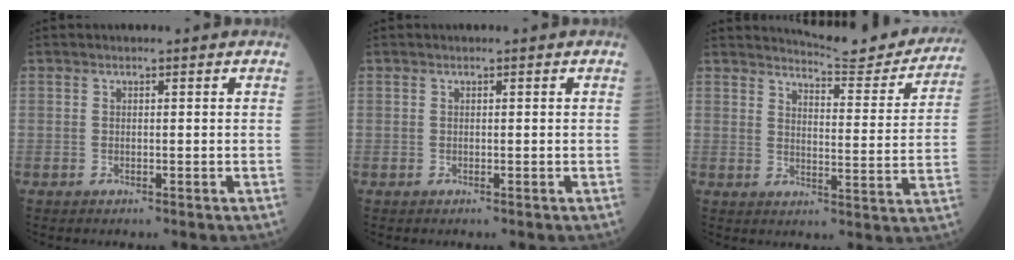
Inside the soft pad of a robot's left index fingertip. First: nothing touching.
{"total": 0.0}
{"total": 14.2, "force": [13.8, 1.1, 2.9], "torque": [-0.034, -0.057, 0.158]}